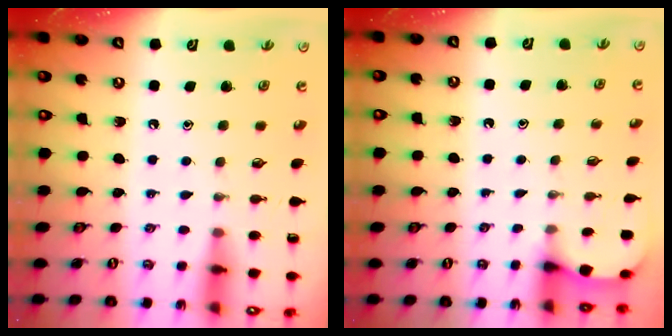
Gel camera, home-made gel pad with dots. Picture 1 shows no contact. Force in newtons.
{"total": 2.2, "press": 2.2, "slide": 0.3}